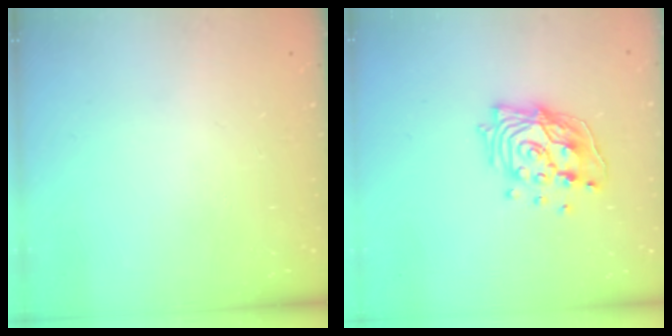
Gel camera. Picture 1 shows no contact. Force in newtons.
{"total": 15.9, "press": 15.9, "slide": 1.5}